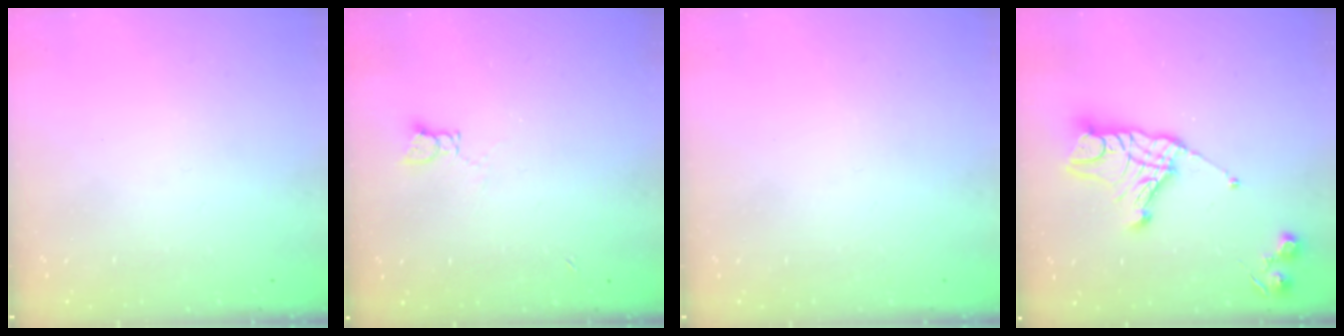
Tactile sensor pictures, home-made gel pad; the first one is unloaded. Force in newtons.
{"total": 1.8, "press": 1.7, "slide": 0.3}
{"total": 0.0}
{"total": 14.2, "press": 14.2, "slide": 1.0}